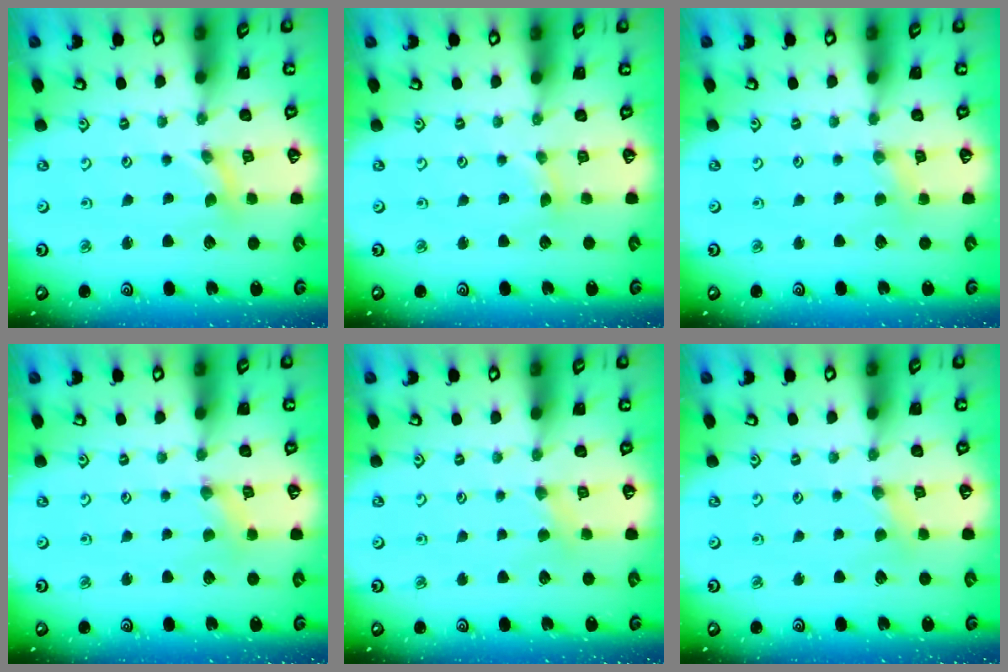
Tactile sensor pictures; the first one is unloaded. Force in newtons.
{"total": 2.3, "press": 2.3, "slide": 0.3}
{"total": 1.3, "press": 1.2, "slide": 0.2}
{"total": 1.0, "press": 1.0, "slide": 0.1}
{"total": 2.1, "press": 2.1, "slide": 0.4}
{"total": 2.5, "press": 2.4, "slide": 0.4}